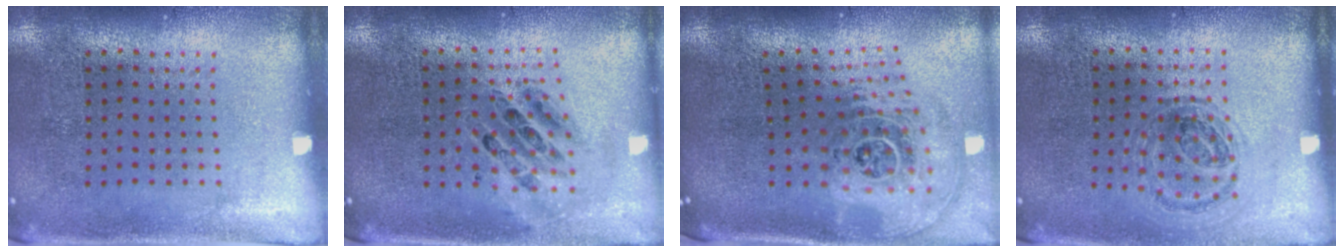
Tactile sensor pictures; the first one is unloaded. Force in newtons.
{"total": 0.6, "press": 0.6, "slide": 0.0}
{"total": 2.8, "press": 1.8, "slide": 2.1}
{"total": 0.9, "press": 0.9, "slide": 0.3}